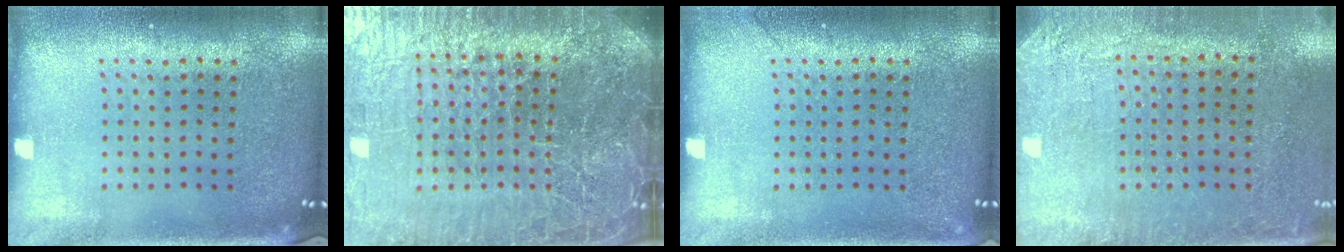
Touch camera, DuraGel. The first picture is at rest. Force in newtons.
{"total": 7.6, "press": 6.5, "slide": 3.9}
{"total": 0.8, "press": 0.8, "slide": 0.1}
{"total": 2.7, "press": 2.3, "slide": 1.4}